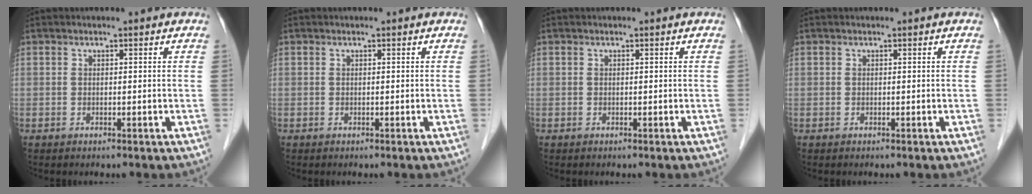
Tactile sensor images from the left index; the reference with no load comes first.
{"total": 0.0}
{"total": 0.0}
{"total": 0.0}